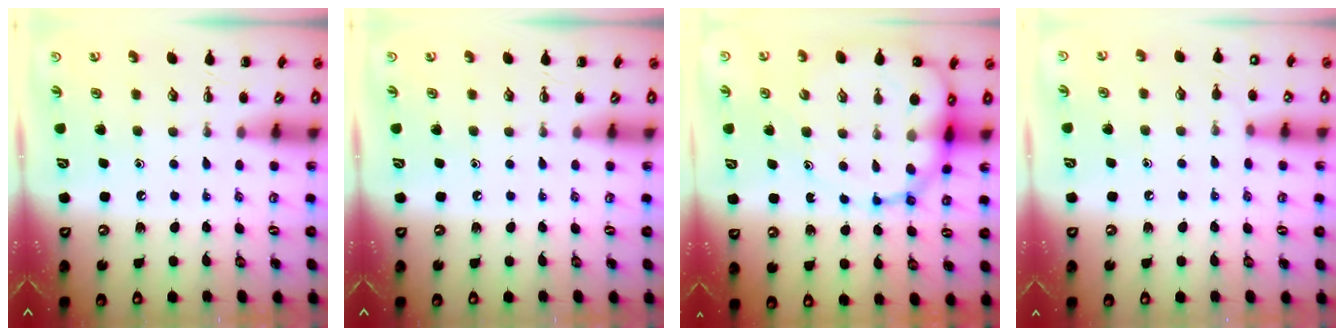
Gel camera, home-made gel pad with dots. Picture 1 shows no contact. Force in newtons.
{"total": 0.0}
{"total": 14.1, "press": 13.6, "slide": 3.5}
{"total": 7.3, "press": 7.0, "slide": 2.0}